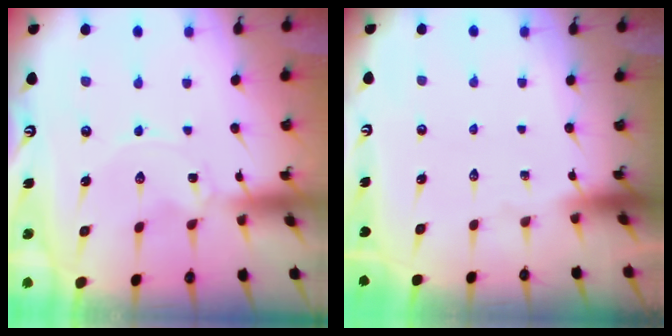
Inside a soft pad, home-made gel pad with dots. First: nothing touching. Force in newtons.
{"total": 0.0}